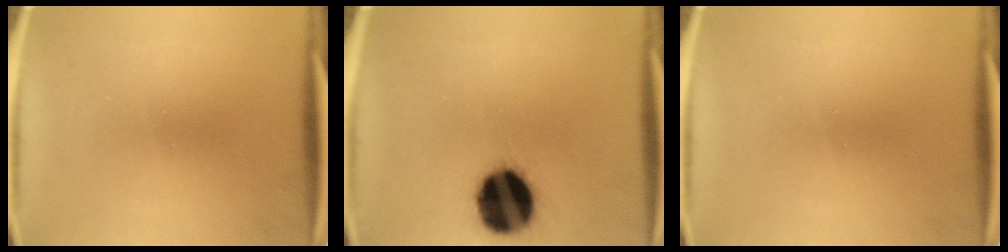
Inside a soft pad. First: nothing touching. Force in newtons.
{"total": 18.5}
{"total": 0.0}